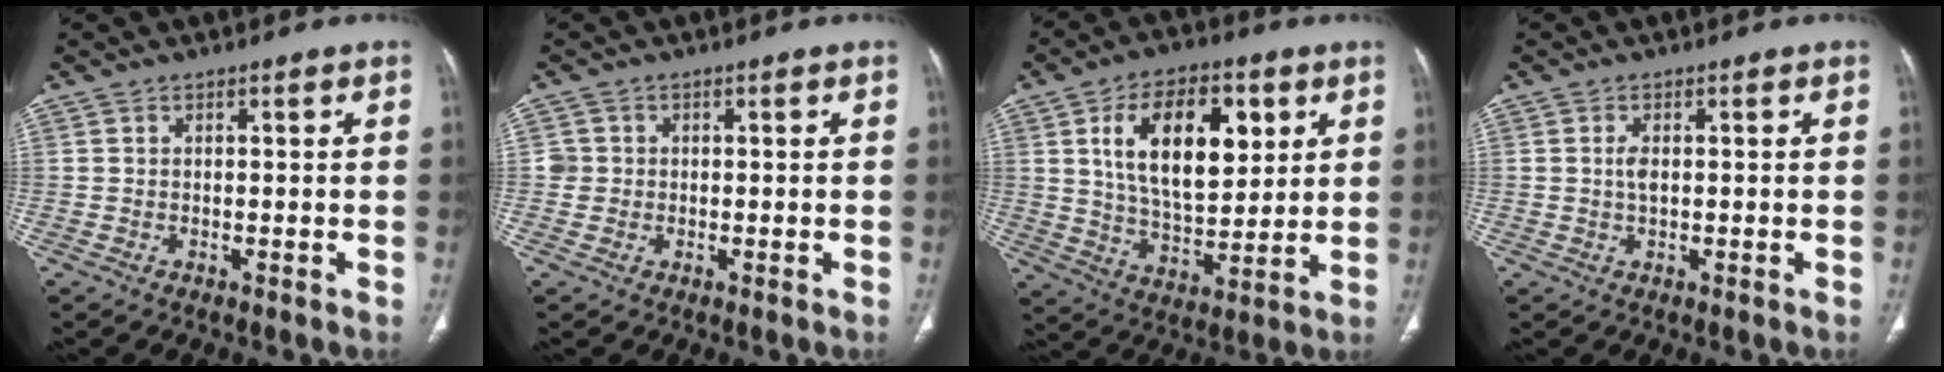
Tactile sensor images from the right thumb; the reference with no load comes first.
{"total": 2.1, "force": [0.1, 2.1, 0.2], "torque": [0.009, 0.006, 0.000]}
{"total": 18.1, "force": [5.8, 9.9, 14.1], "torque": [-0.196, -0.021, 0.105]}
{"total": 1.9, "force": [0.2, 1.0, 1.7], "torque": [-0.034, 0.000, 0.005]}